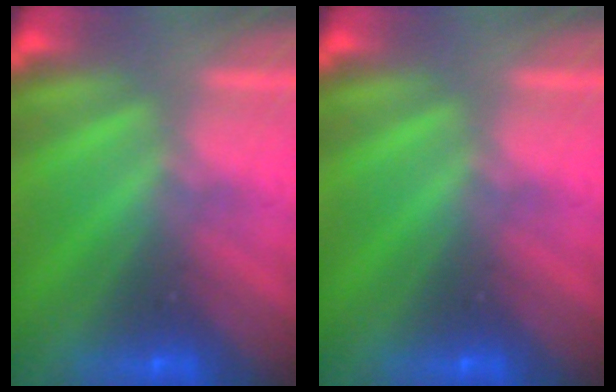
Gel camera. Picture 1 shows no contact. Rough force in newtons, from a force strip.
{"total": 0.0}